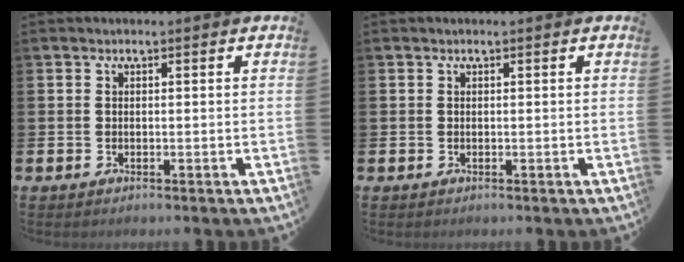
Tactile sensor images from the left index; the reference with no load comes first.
{"total": 0.0}